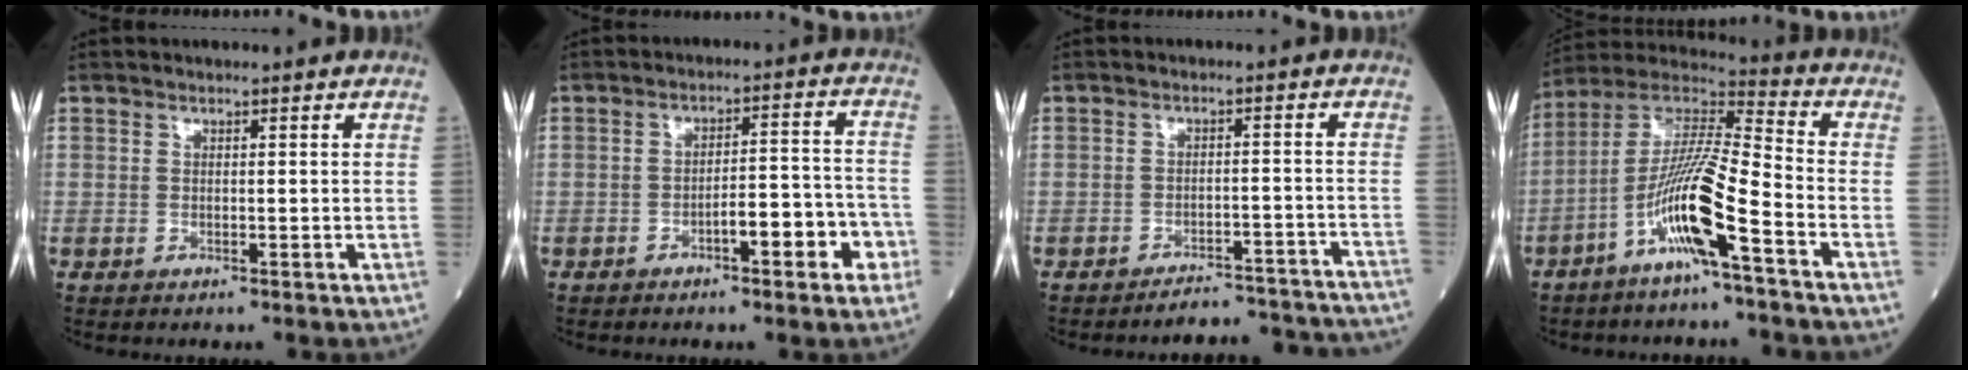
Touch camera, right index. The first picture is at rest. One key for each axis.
{"total": 7.4, "fx": -3.7, "fy": 1.8, "fz": 6.2, "tx": -0.079, "ty": 0.025, "tz": -0.049}
{"total": 12.6, "fx": -12.4, "fy": 1.6, "fz": 1.4, "tx": 0.010, "ty": 0.023, "tz": -0.143}
{"total": 12.6, "fx": -5.6, "fy": 0.3, "fz": 11.3, "tx": -0.226, "ty": 0.002, "tz": -0.112}